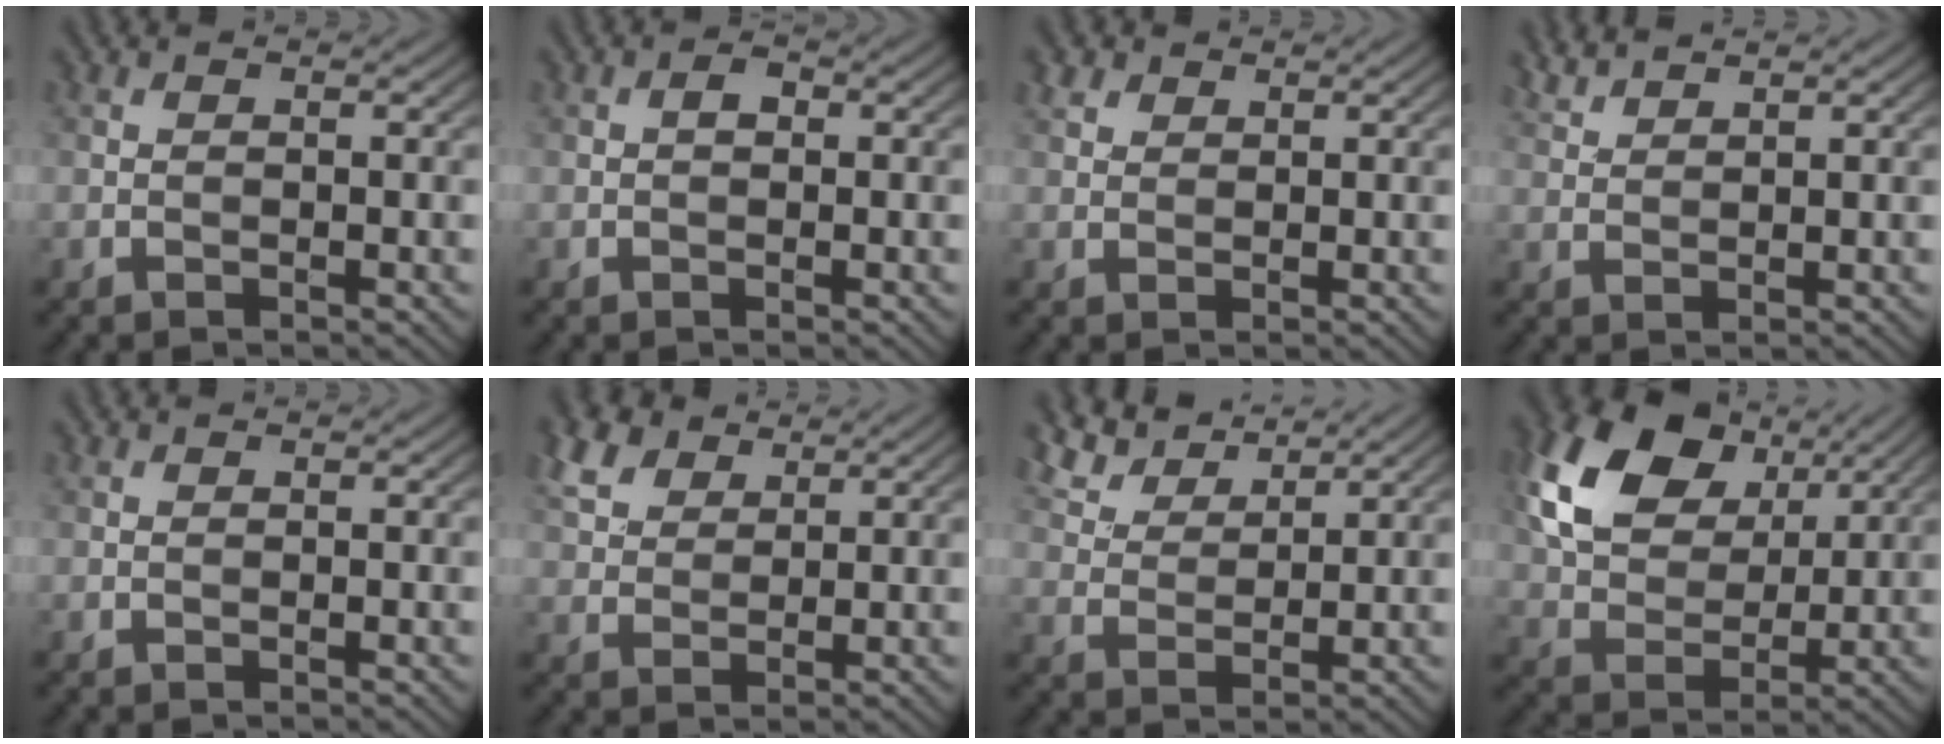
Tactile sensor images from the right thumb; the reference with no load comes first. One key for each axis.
{"total": 1.3, "fx": 0.1, "fy": 0.9, "fz": 0.9, "tx": -0.014, "ty": 0.002, "tz": -0.003}
{"total": 2.0, "fx": 1.4, "fy": 1.4, "fz": 0.6, "tx": -0.016, "ty": 0.006, "tz": 0.029}
{"total": 2.7, "fx": 2.5, "fy": 0.5, "fz": 0.9, "tx": -0.025, "ty": 0.005, "tz": 0.056}
{"total": 0.0}
{"total": 5.6, "fx": 3.5, "fy": 3.4, "fz": 2.7, "tx": -0.074, "ty": 0.012, "tz": 0.073}
{"total": 5.6, "fx": 4.6, "fy": 2.1, "fz": 2.4, "tx": -0.066, "ty": 0.009, "tz": 0.096}
{"total": 15.8, "fx": 7.3, "fy": 10.5, "fz": 9.3, "tx": -0.227, "ty": 0.032, "tz": 0.133}